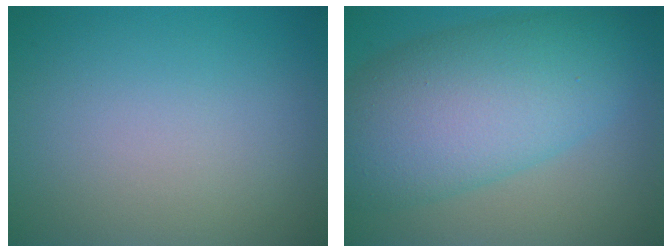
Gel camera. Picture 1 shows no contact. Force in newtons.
{"total": 10.5, "press": 10.5, "slide": 0.2}